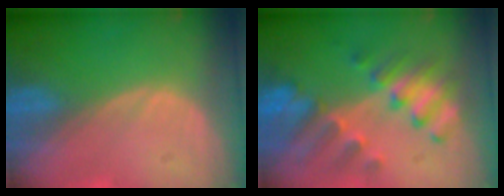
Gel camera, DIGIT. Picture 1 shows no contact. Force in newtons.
{"total": 8.4, "press": 8.2, "slide": 2.1}